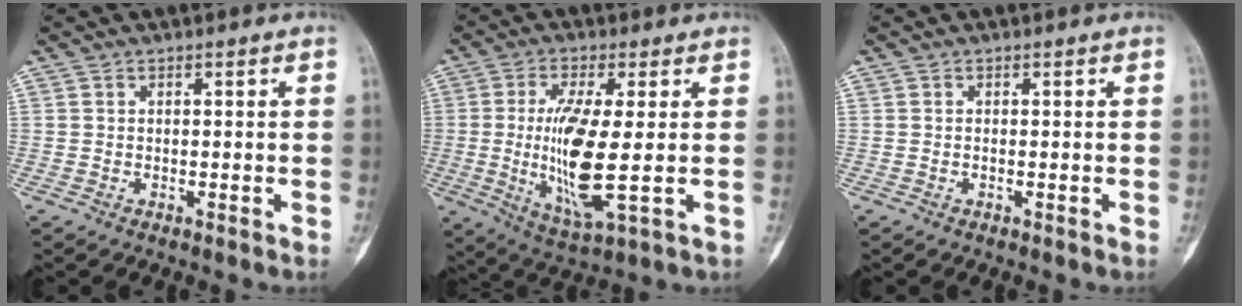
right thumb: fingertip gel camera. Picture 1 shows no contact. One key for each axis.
{"total": 13.1, "fx": -0.3, "fy": 3.2, "fz": 12.7, "tx": -0.266, "ty": -0.022, "tz": 0.000}
{"total": 0.0}